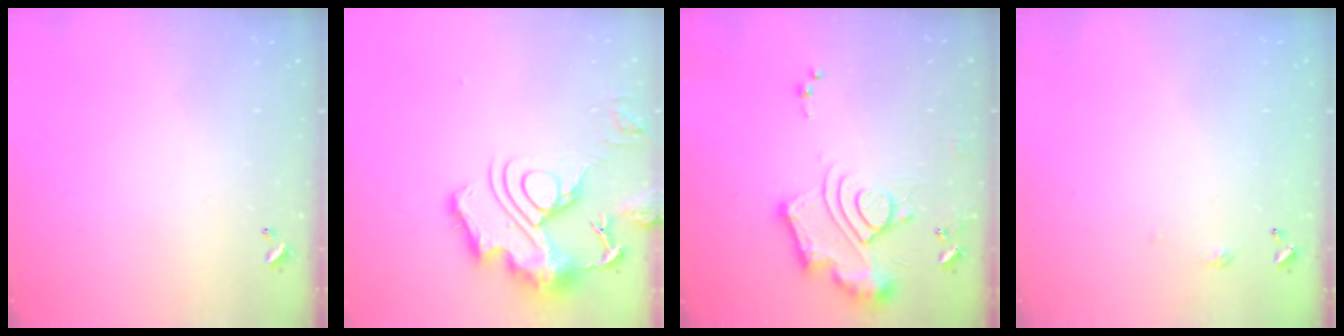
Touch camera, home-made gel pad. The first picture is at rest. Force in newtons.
{"total": 16.4, "press": 16.3, "slide": 1.5}
{"total": 14.1, "press": 14.1, "slide": 1.3}
{"total": 2.7, "press": 2.6, "slide": 0.4}